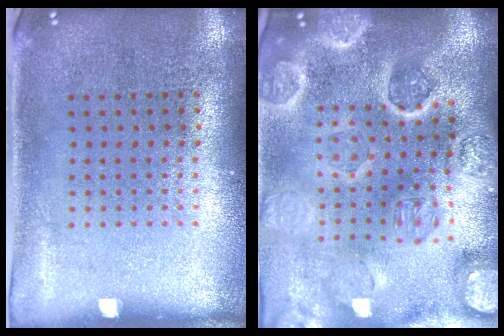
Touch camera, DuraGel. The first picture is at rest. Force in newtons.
{"total": 5.0, "press": 4.4, "slide": 2.4}